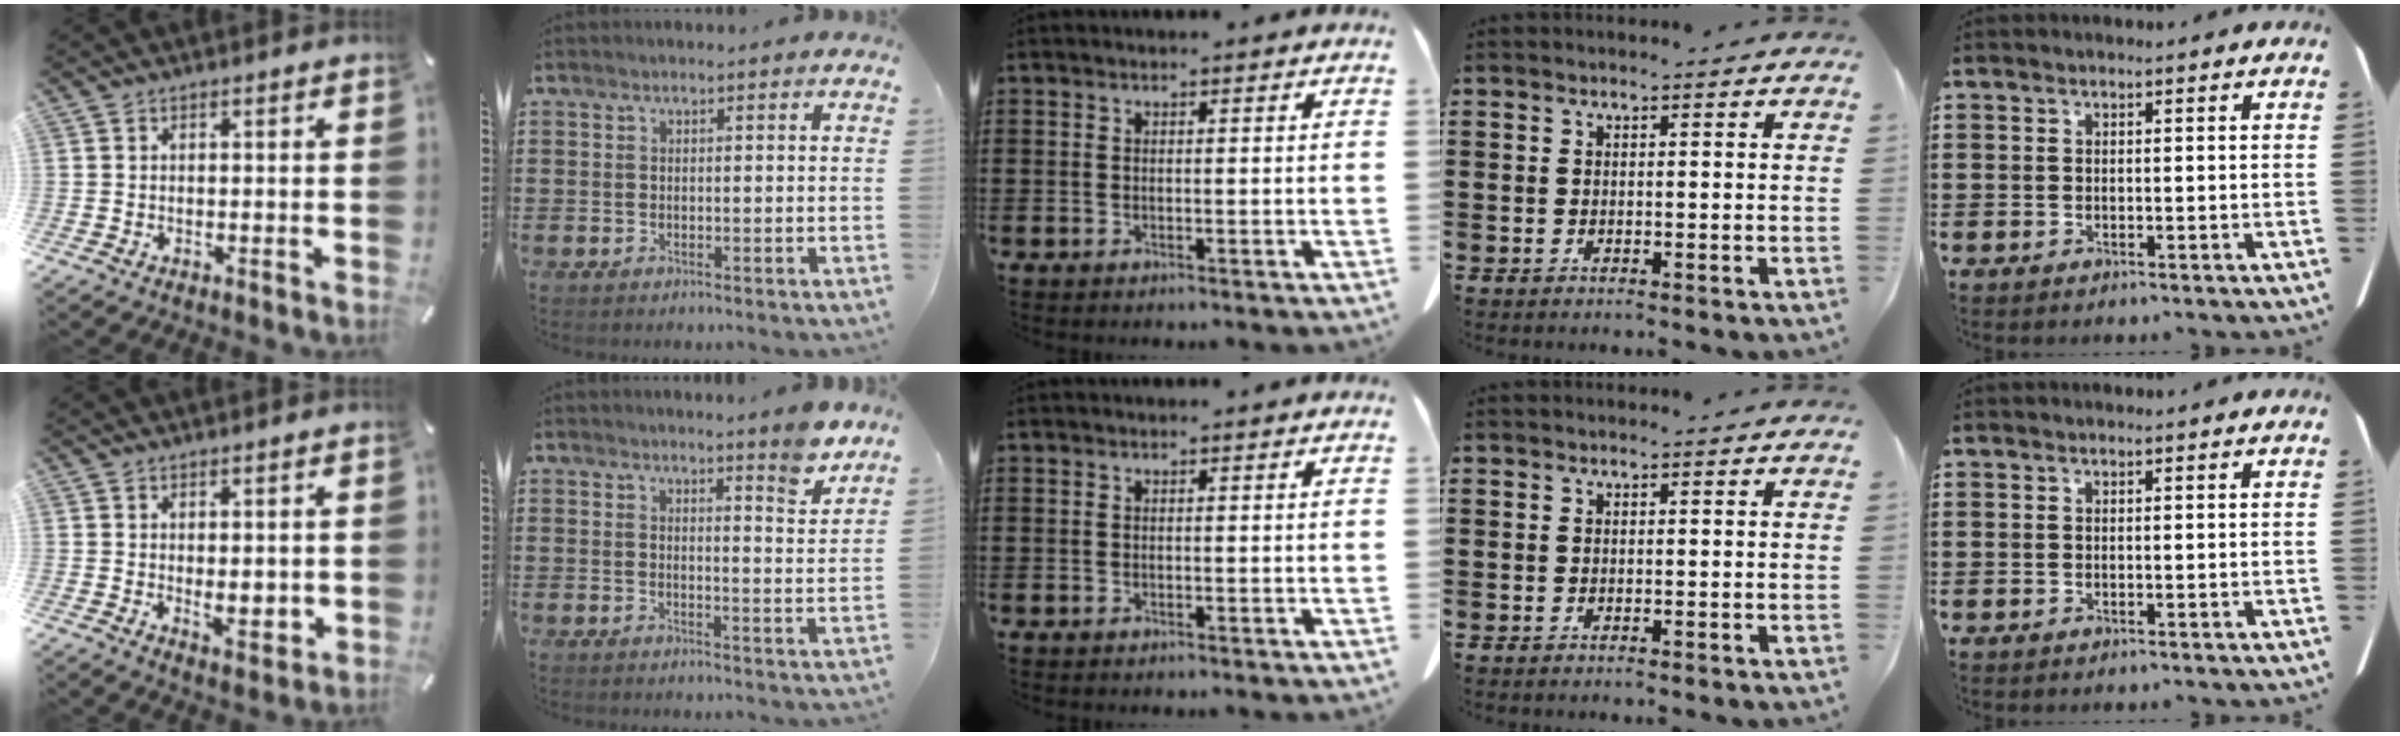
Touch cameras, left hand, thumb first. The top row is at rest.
{"thumb": {"total": 4.1, "force": [0.6, 2.4, 3.2], "torque": [-0.035, -0.004, 0.009]}, "index": {"total": 4.6, "force": [4.3, -0.4, 1.7], "torque": [-0.022, -0.029, 0.071]}}